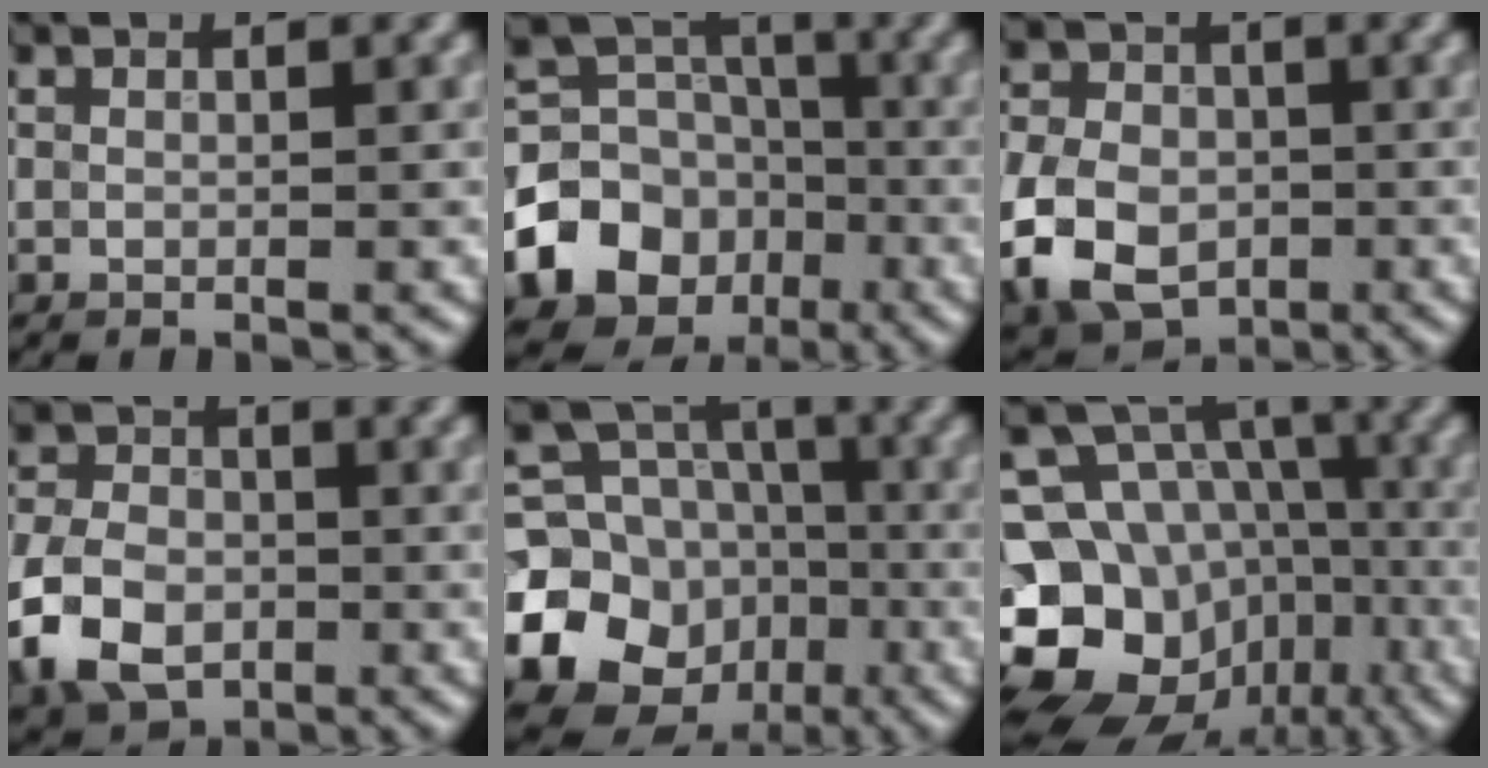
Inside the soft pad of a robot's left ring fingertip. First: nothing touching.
{"total": 9.4, "force": [-3.6, 7.8, 3.7], "torque": [-0.067, -0.003, -0.071]}
{"total": 8.9, "force": [-2.7, 6.6, 5.4], "torque": [-0.117, -0.015, -0.063]}
{"total": 8.2, "force": [-3.2, 5.8, 4.9], "torque": [-0.116, -0.012, -0.073]}
{"total": 14.4, "force": [-4.0, 12.6, 5.7], "torque": [-0.128, -0.030, -0.086]}
{"total": 16.8, "force": [-5.5, 14.4, 6.8], "torque": [-0.154, -0.009, -0.090]}